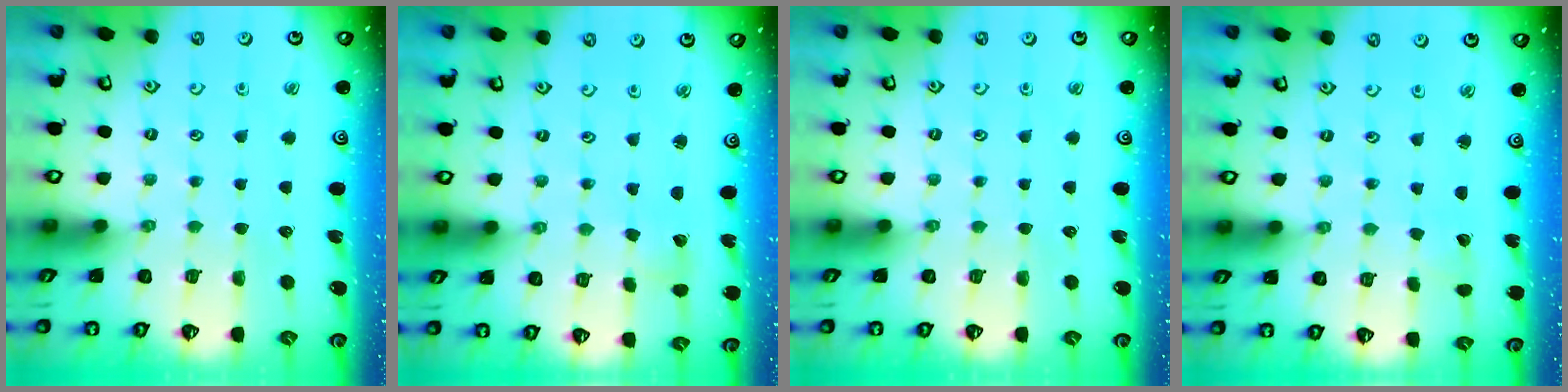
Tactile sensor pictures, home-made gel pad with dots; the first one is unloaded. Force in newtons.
{"total": 2.1, "press": 2.1, "slide": 0.2}
{"total": 0.0}
{"total": 1.2, "press": 1.2, "slide": 0.1}